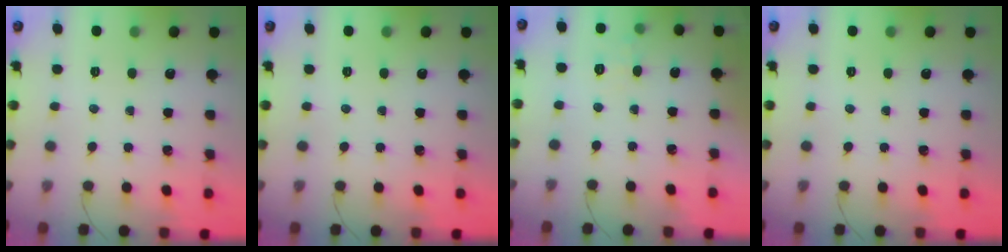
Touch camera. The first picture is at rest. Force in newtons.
{"total": 0.0}
{"total": 5.3, "press": 5.1, "slide": 1.5}
{"total": 0.0}